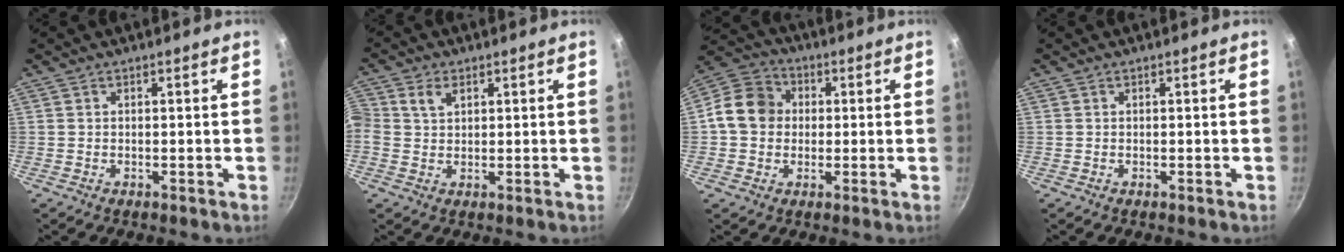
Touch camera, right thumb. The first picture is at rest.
{"total": 3.8, "force": [1.3, 2.9, 2.2], "torque": [-0.037, 0.004, 0.019]}
{"total": 10.2, "force": [0.5, 8.8, 5.1], "torque": [-0.062, 0.019, -0.014]}
{"total": 0.0}